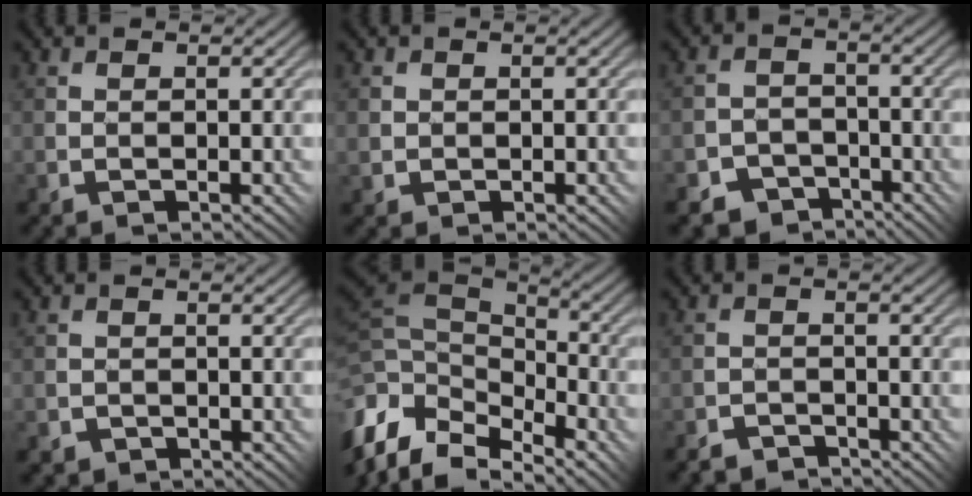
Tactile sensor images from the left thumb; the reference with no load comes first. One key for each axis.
{"total": 1.5, "fx": 0.3, "fy": 1.5, "fz": 0.2, "tx": -0.009, "ty": 0.000, "tz": 0.008}
{"total": 4.9, "fx": -3.7, "fy": 3.2, "fz": 0.8, "tx": -0.006, "ty": 0.010, "tz": -0.069}
{"total": 1.7, "fx": -1.2, "fy": 1.2, "fz": -0.2, "tx": 0.010, "ty": 0.010, "tz": -0.021}
{"total": 14.2, "fx": -6.6, "fy": 8.6, "fz": 9.2, "tx": -0.229, "ty": -0.002, "tz": -0.095}
{"total": 2.5, "fx": -2.5, "fy": 0.4, "fz": 0.0, "tx": 0.006, "ty": 0.007, "tz": -0.049}